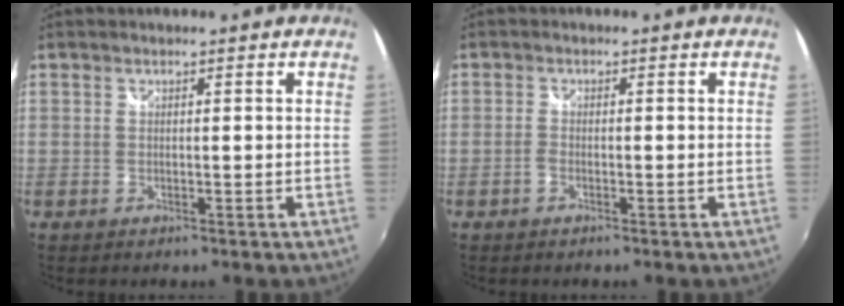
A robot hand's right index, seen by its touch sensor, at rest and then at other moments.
{"total": 1.2, "force": [-0.7, 0.5, 0.9], "torque": [-0.023, 0.000, -0.015]}